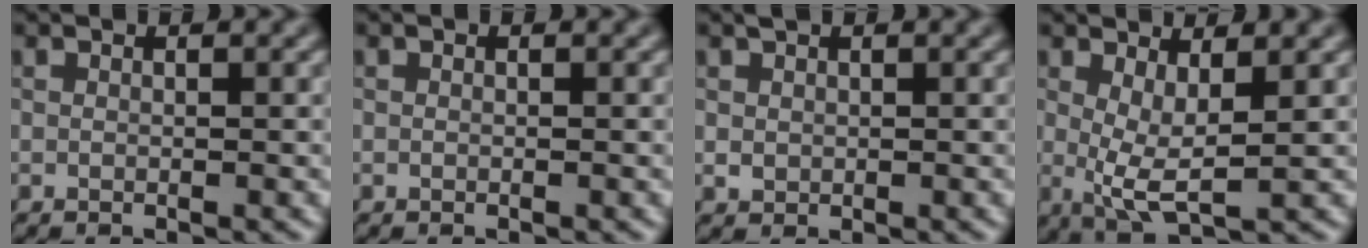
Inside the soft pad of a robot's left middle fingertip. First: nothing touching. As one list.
[{"total": 0.0}, {"total": 1.0, "force": [0.5, 0.8, 0.3], "torque": [-0.005, 0.000, 0.012]}, {"total": 4.2, "force": [0.9, 1.3, 3.9], "torque": [-0.074, -0.010, 0.017]}]